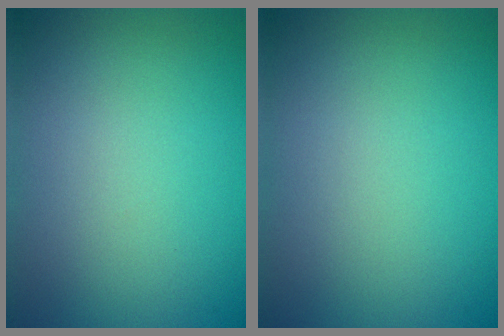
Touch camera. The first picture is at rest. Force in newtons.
{"total": 0.0}